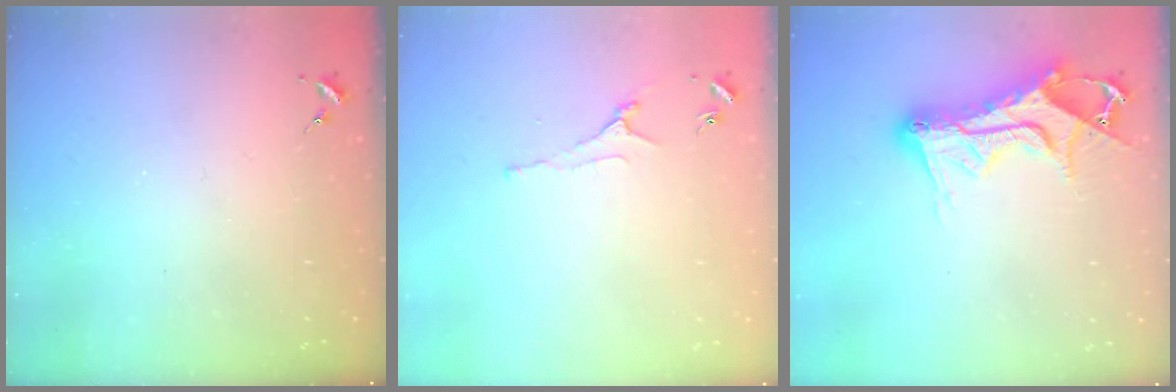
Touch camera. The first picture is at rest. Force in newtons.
{"total": 3.6, "press": 3.5, "slide": 0.7}
{"total": 16.2, "press": 16.2, "slide": 1.4}